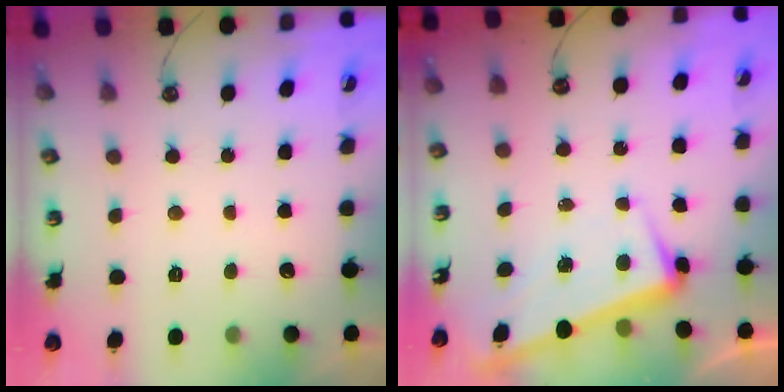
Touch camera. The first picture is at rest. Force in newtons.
{"total": 3.0, "press": 2.8, "slide": 0.8}